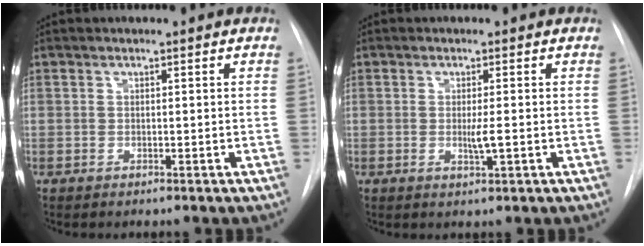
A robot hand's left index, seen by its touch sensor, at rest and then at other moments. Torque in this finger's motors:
{"motor_torque": [0.36, -0.26, 0.07, 0.04]}